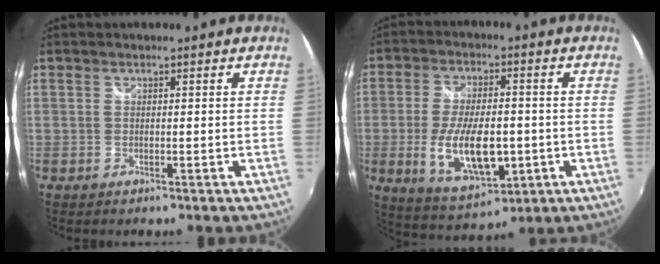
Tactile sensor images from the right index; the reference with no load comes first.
{"total": 13.9, "force": [-2.7, 6.4, 12.0], "torque": [-0.234, -0.020, -0.034]}